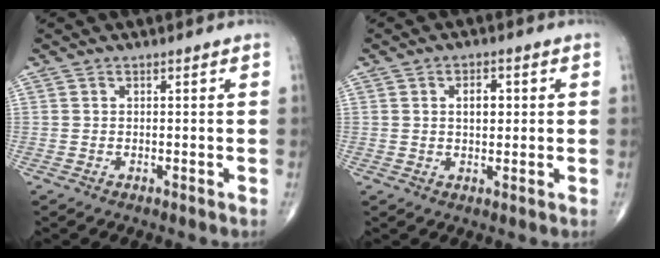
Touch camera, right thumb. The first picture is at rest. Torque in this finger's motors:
{"motor_torque": [0.04, 1.15, 0.15, -0.21, -0.01]}